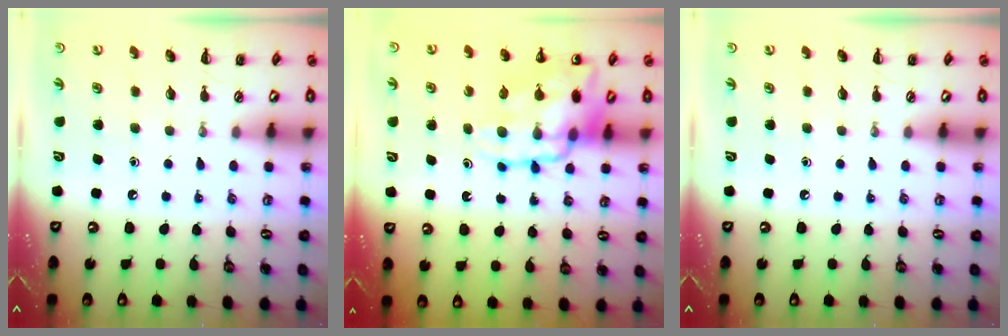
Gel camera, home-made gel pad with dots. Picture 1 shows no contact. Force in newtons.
{"total": 15.8, "press": 15.3, "slide": 3.7}
{"total": 0.0}